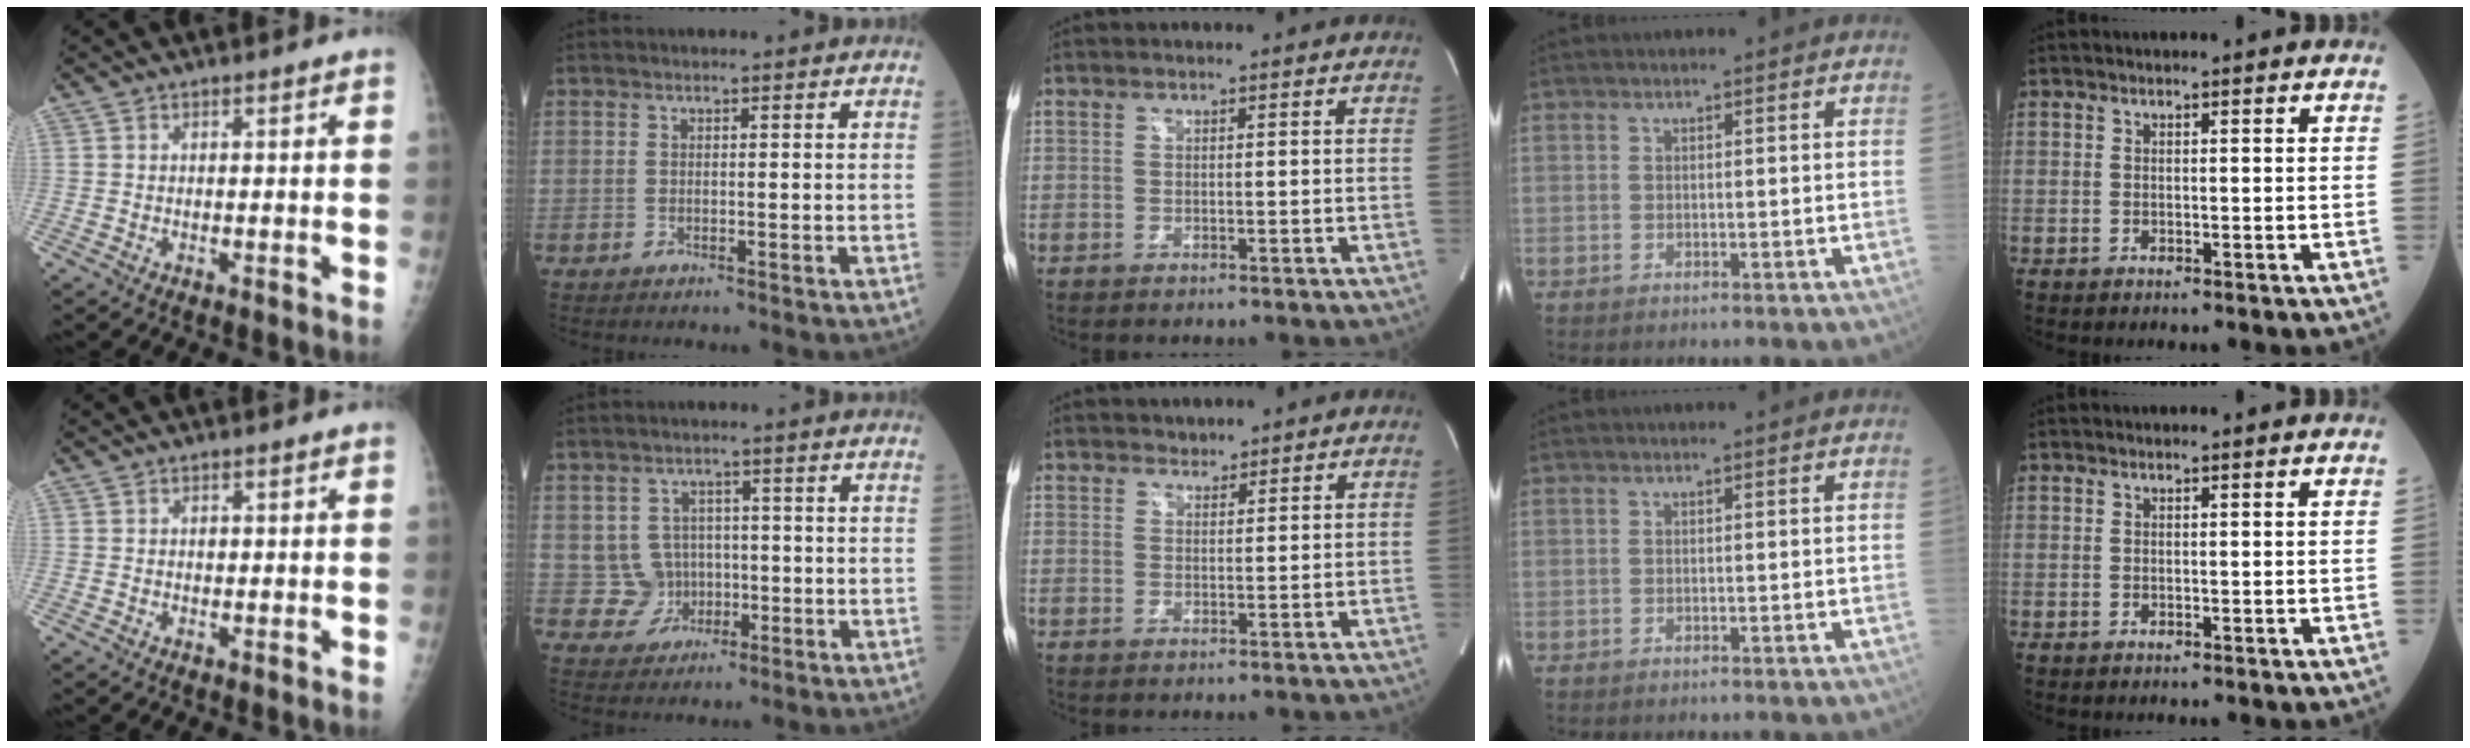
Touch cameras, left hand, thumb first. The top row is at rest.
{"thumb": {"total": 0.6, "force": [0.1, 0.5, 0.3], "torque": [-0.002, 0.001, 0.002]}, "index": {"total": 4.5, "force": [-0.5, 4.4, 0.3], "torque": [-0.001, 0.010, -0.004]}, "middle": {"total": 1.7, "force": [1.5, 0.7, -0.2], "torque": [0.003, 0.005, 0.025]}}